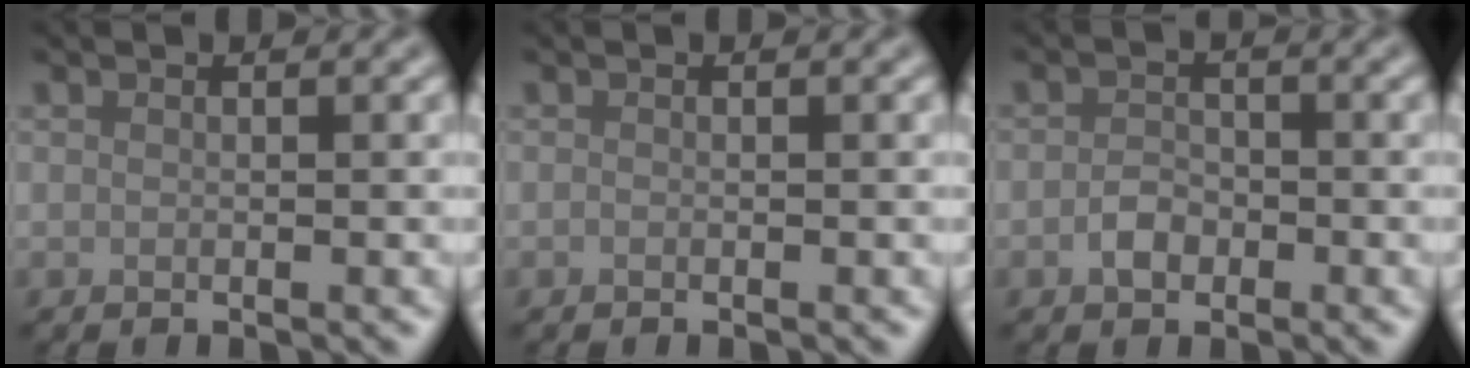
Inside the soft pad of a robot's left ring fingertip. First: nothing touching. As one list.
[{"total": 0.0}, {"total": 1.8, "force": [-0.8, 1.3, 1.0], "torque": [-0.018, 0.003, -0.018]}]